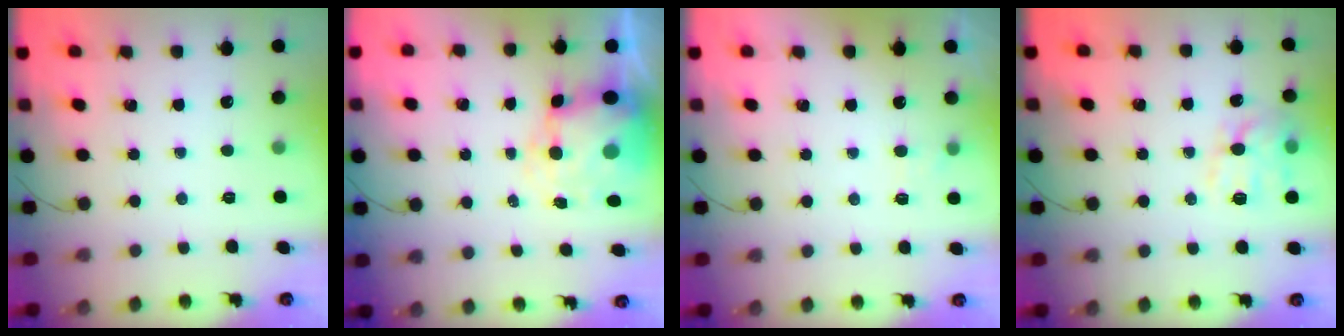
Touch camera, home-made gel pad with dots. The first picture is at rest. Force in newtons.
{"total": 9.3, "press": 9.1, "slide": 2.0}
{"total": 1.6, "press": 1.2, "slide": 1.1}
{"total": 12.3, "press": 12.3, "slide": 0.2}